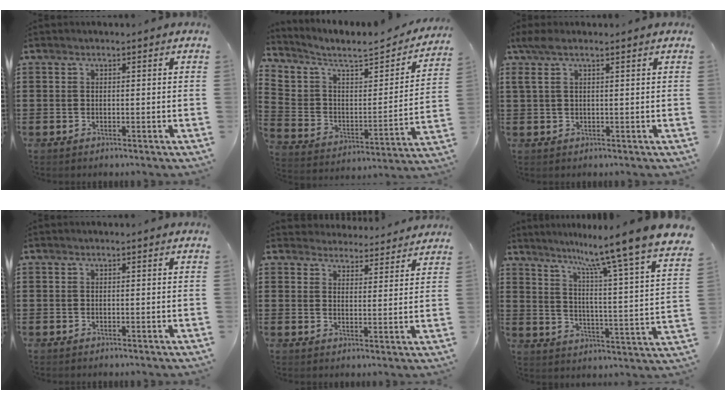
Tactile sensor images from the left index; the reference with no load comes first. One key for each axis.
{"total": 5.5, "fx": 4.7, "fy": 2.0, "fz": 2.0, "tx": -0.069, "ty": -0.039, "tz": 0.074}
{"total": 2.3, "fx": 1.0, "fy": 0.5, "fz": 2.0, "tx": -0.043, "ty": 0.000, "tz": 0.018}
{"total": 0.0}
{"total": 4.1, "fx": 4.1, "fy": 0.6, "fz": 0.0, "tx": -0.016, "ty": -0.019, "tz": 0.074}
{"total": 9.8, "fx": 8.3, "fy": -2.2, "fz": 4.7, "tx": -0.110, "ty": -0.078, "tz": 0.124}